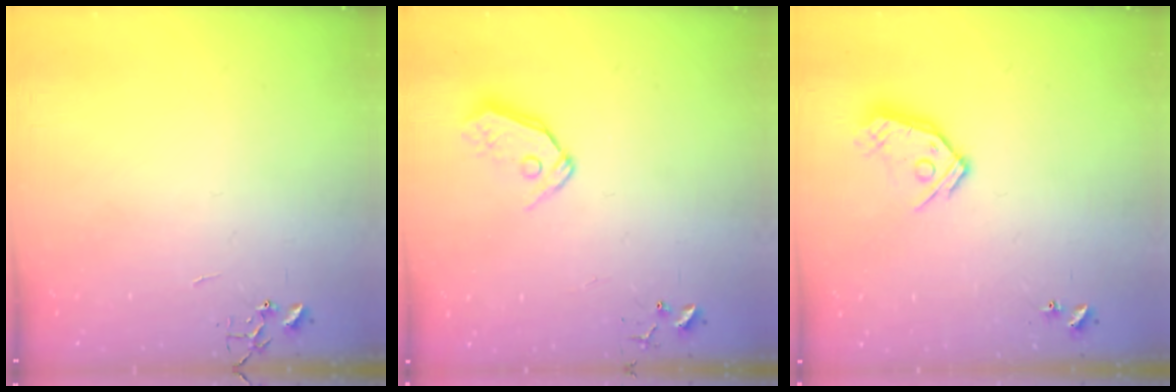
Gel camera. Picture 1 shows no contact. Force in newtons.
{"total": 8.3, "press": 8.2, "slide": 0.7}
{"total": 11.0, "press": 10.9, "slide": 1.2}